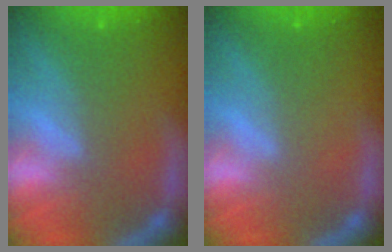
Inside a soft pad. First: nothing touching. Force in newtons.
{"total": 0.0}